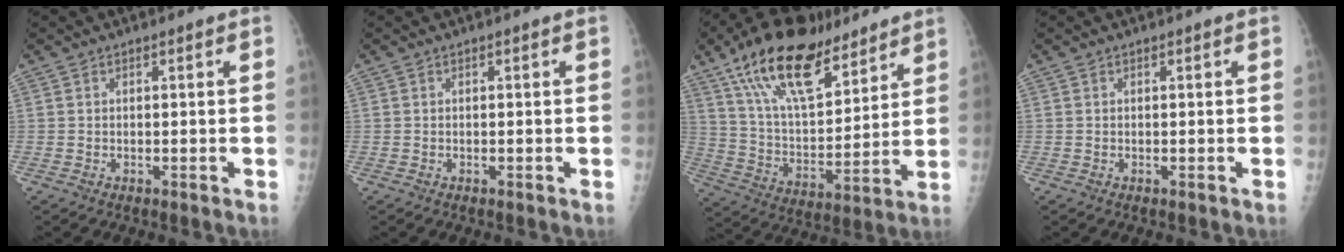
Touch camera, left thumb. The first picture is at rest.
{"total": 0.0}
{"total": 21.8, "force": [14.7, 9.0, 13.3], "torque": [-0.199, -0.048, 0.264]}
{"total": 0.0}